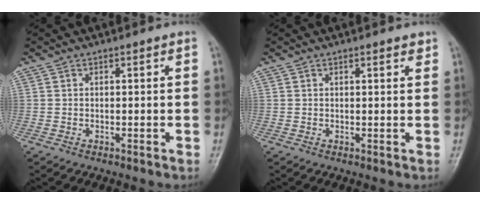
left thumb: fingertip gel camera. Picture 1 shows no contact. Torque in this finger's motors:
{"motor_torque": [-0.16, -0.03, -0.16, -0.16, -0.03]}